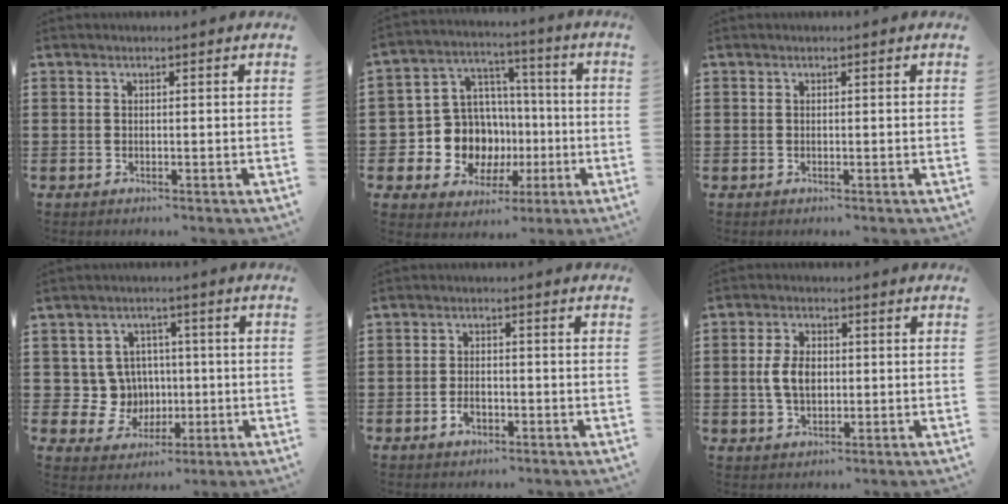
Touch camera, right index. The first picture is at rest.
{"total": 11.2, "force": [-1.9, 10.1, 4.4], "torque": [-0.129, 0.001, -0.025]}
{"total": 0.0}
{"total": 6.9, "force": [0.3, 6.6, 1.7], "torque": [-0.056, 0.012, 0.011]}
{"total": 2.4, "force": [-1.1, 1.4, 1.6], "torque": [-0.031, 0.002, -0.021]}
{"total": 5.3, "force": [0.2, 3.3, 4.1], "torque": [-0.100, 0.006, -0.002]}